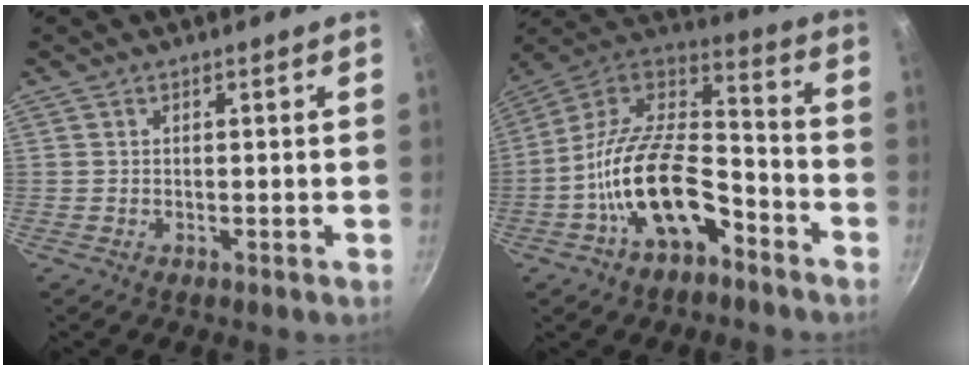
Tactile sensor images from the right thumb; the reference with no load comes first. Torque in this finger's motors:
{"motor_torque": [1.50, 1.31, 2.05, -0.72, 0.78]}